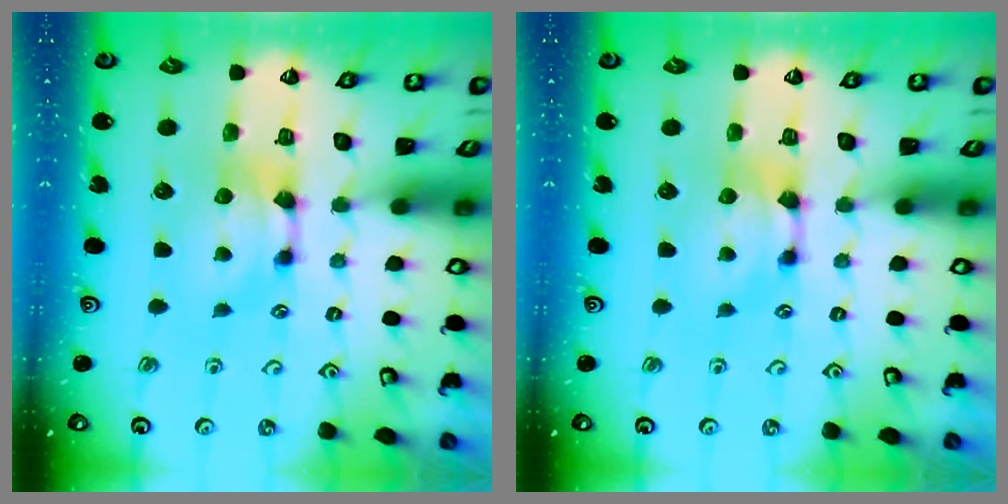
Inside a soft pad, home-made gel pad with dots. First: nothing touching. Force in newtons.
{"total": 0.0}